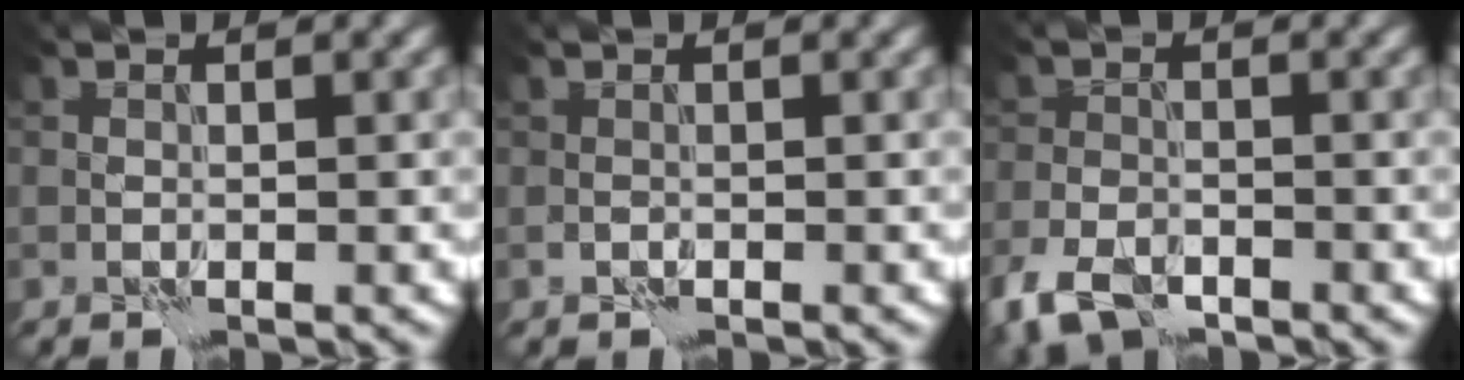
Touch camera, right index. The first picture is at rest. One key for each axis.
{"total": 0.0}
{"total": 4.3, "fx": -2.8, "fy": 2.3, "fz": 2.3, "tx": -0.051, "ty": -0.007, "tz": -0.062}